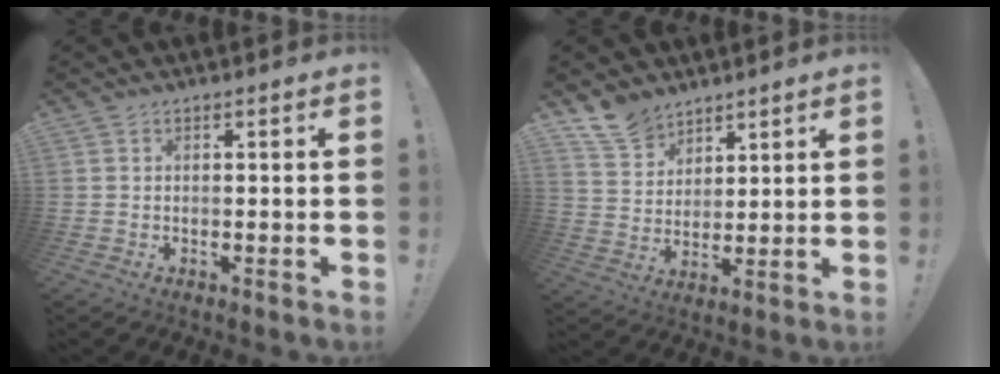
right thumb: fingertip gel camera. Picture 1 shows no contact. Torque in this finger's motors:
{"motor_torque": [-0.10, 0.10, 0.00, 0.01, 0.00]}